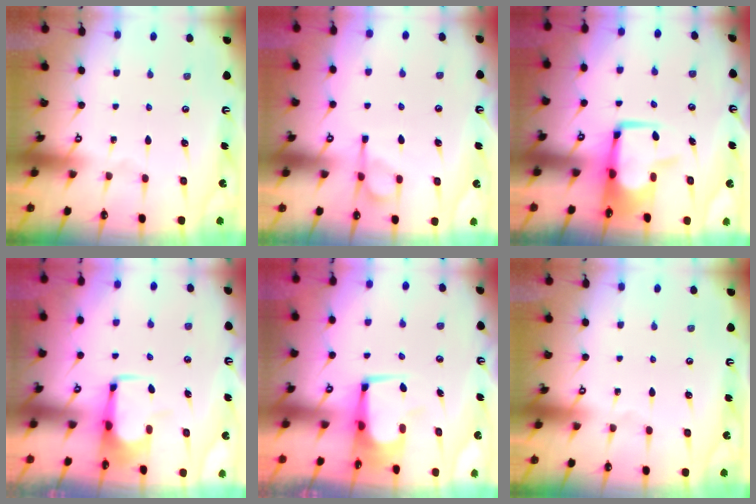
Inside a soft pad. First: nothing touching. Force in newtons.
{"total": 2.8, "press": 2.6, "slide": 1.2}
{"total": 7.0, "press": 6.9, "slide": 1.0}
{"total": 1.5, "press": 1.4, "slide": 0.6}
{"total": 1.6, "press": 1.5, "slide": 0.2}
{"total": 0.0}